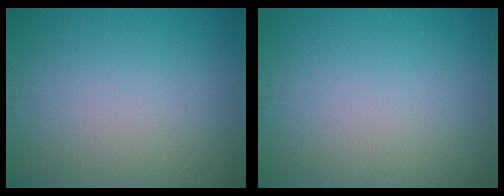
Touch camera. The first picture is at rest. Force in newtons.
{"total": 0.0}